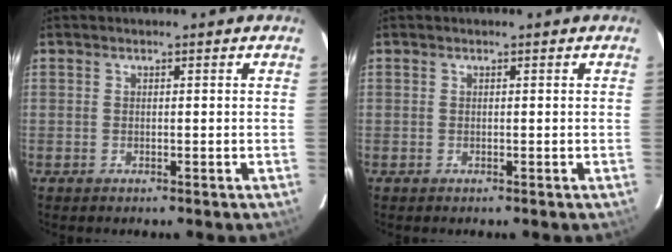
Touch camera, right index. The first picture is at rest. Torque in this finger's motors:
{"motor_torque": [0.00, 0.00, 0.01, 0.01]}